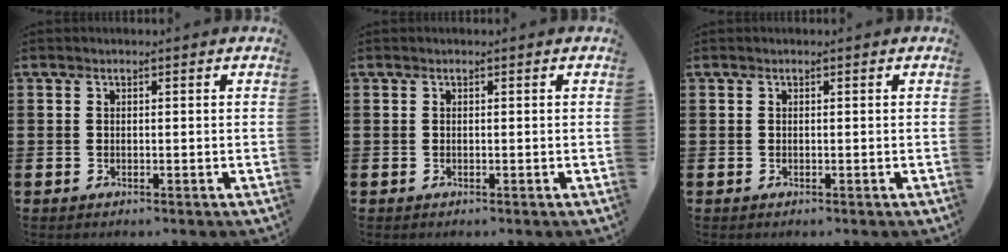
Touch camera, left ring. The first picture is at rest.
{"total": 0.0}
{"total": 0.0}